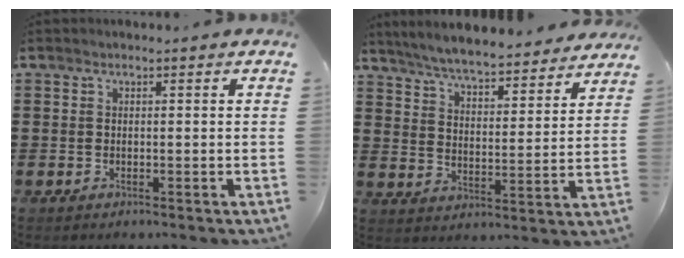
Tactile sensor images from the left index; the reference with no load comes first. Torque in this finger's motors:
{"motor_torque": [1.27, -0.87, 0.50, 0.21]}